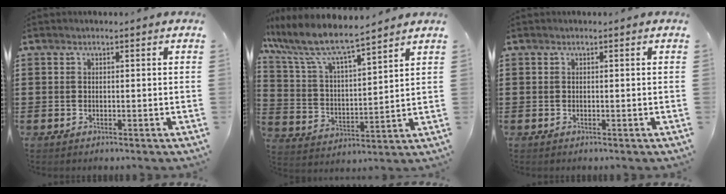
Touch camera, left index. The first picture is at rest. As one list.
[{"total": 7.6, "force": [6.6, 1.0, 3.6], "torque": [-0.100, -0.036, 0.110]}, {"total": 0.0}]